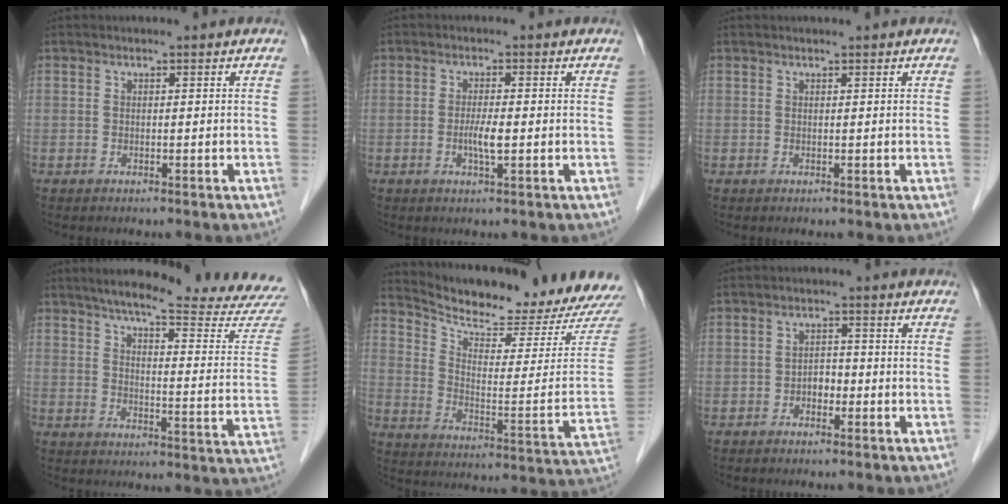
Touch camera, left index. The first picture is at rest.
{"total": 2.7, "force": [-0.5, 0.2, 2.6], "torque": [-0.052, -0.004, -0.009]}
{"total": 1.4, "force": [1.2, 0.0, 0.7], "torque": [-0.007, 0.016, 0.019]}
{"total": 22.1, "force": [20.5, -0.2, 8.3], "torque": [-0.113, -0.091, 0.246]}
{"total": 20.2, "force": [19.5, 0.4, 5.2], "torque": [-0.096, -0.092, 0.266]}
{"total": 2.1, "force": [-1.0, 1.3, 1.3], "torque": [-0.016, 0.007, -0.018]}